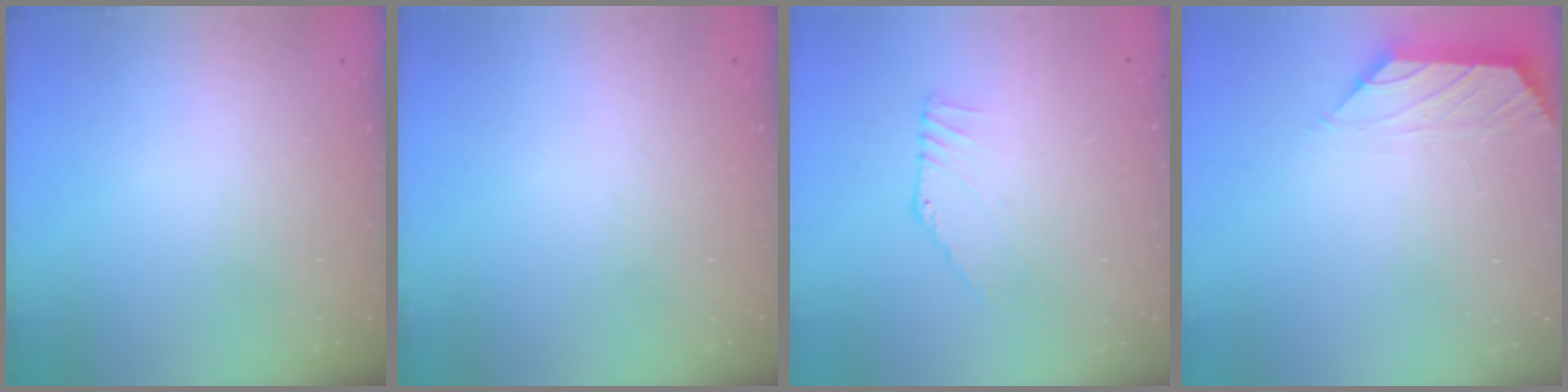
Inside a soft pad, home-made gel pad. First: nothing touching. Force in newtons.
{"total": 2.8, "press": 2.8, "slide": 0.5}
{"total": 2.5, "press": 2.5, "slide": 0.1}
{"total": 0.9, "press": 0.7, "slide": 0.5}